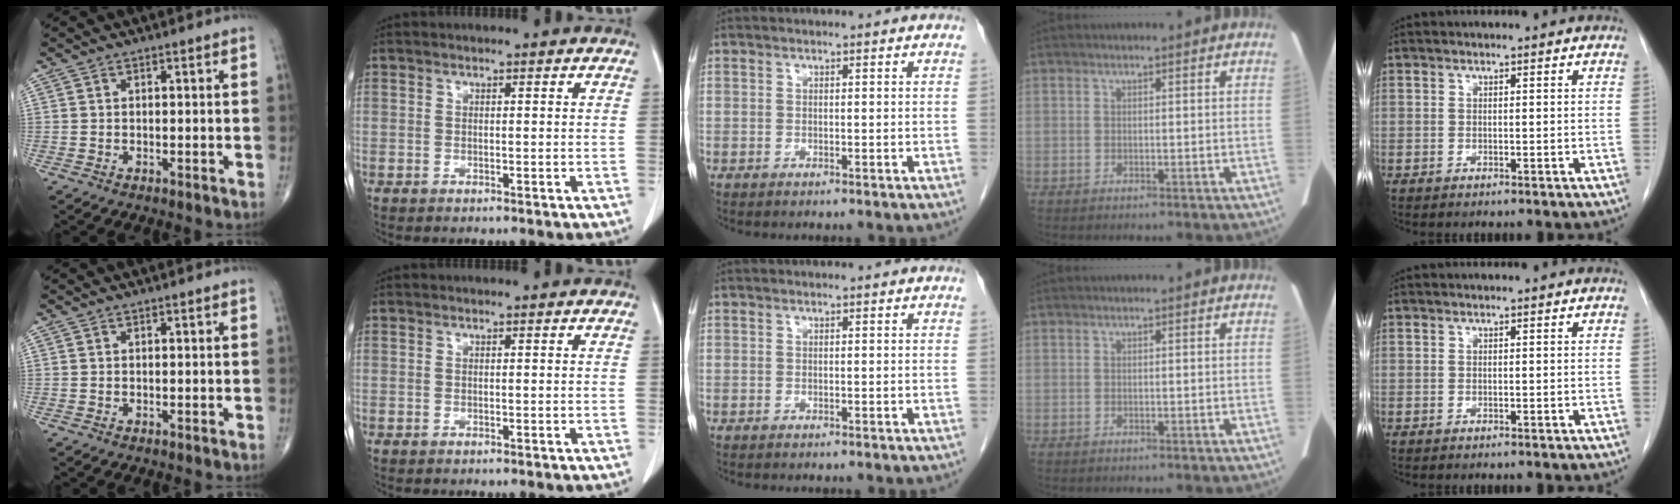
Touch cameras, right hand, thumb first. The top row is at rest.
{}